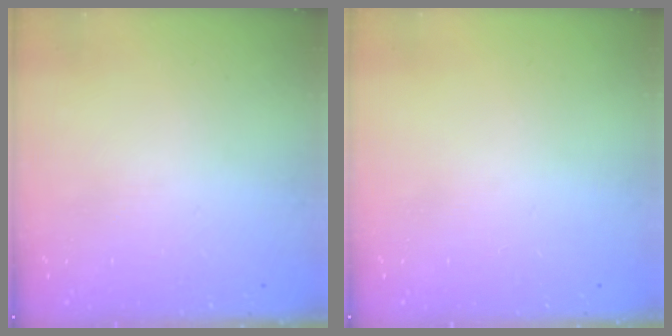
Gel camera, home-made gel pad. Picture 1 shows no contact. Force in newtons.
{"total": 0.0}